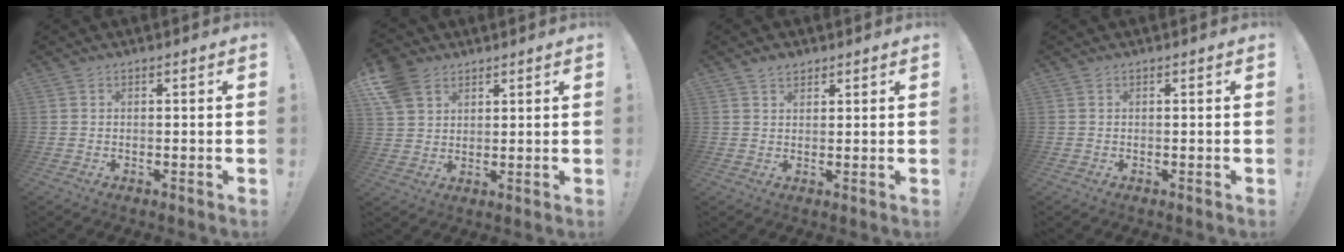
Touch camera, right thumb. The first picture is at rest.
{"total": 8.4, "force": [5.2, 5.8, 3.1], "torque": [-0.072, -0.019, 0.106]}
{"total": 2.6, "force": [2.1, 1.4, 0.7], "torque": [-0.008, -0.012, 0.037]}
{"total": 0.0}